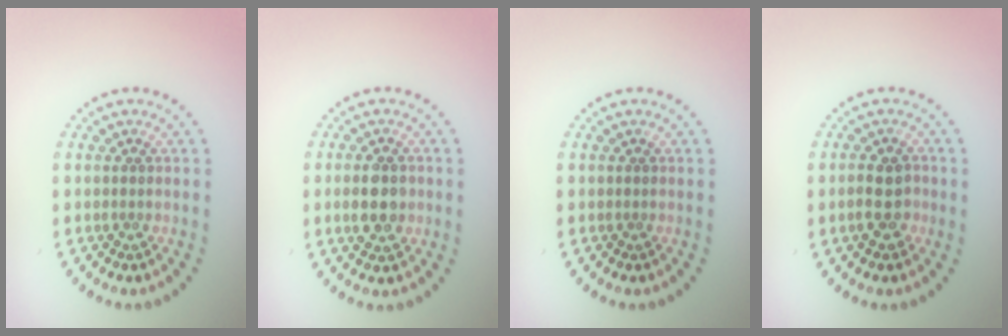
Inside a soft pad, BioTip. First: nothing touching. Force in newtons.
{"total": 3.5, "press": 3.5, "slide": 0.2}
{"total": 0.0}
{"total": 2.8, "press": 2.8, "slide": 0.4}